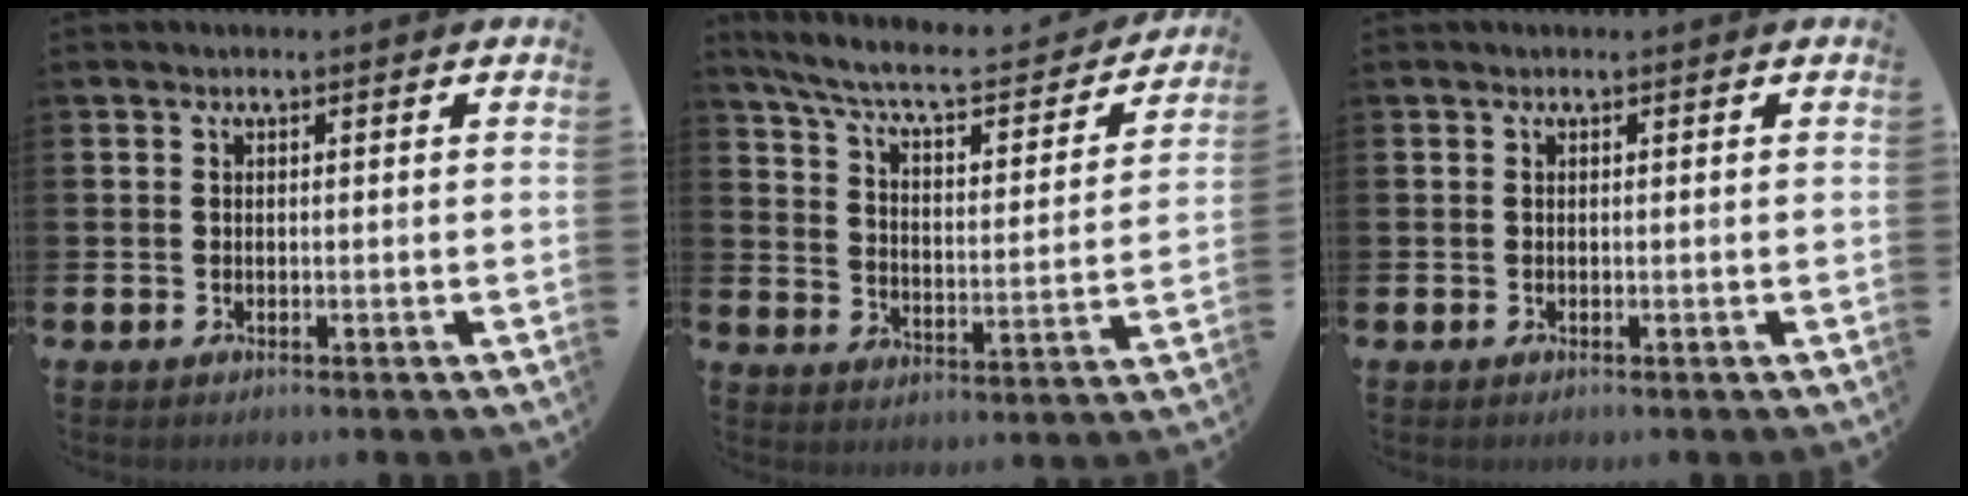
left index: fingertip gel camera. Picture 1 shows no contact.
{"total": 7.4, "force": [6.4, 1.9, 3.4], "torque": [-0.102, -0.042, 0.105]}
{"total": 0.0}